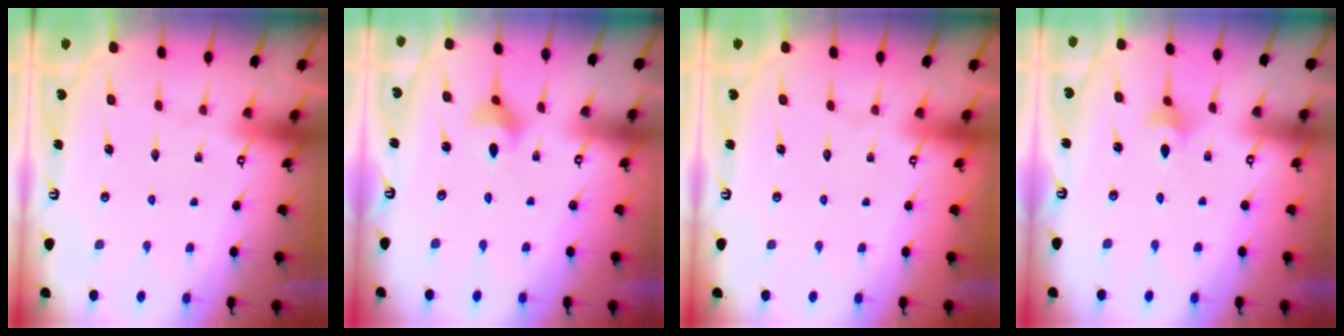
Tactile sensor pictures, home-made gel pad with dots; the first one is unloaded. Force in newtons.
{"total": 3.3, "press": 3.3, "slide": 0.3}
{"total": 0.0}
{"total": 2.9, "press": 2.8, "slide": 0.6}